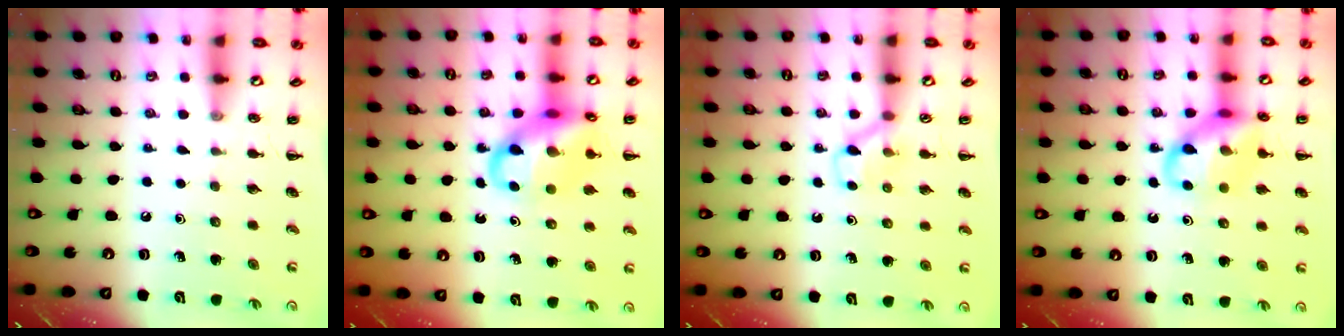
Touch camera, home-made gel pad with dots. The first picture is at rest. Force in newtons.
{"total": 16.9, "press": 16.7, "slide": 2.5}
{"total": 4.3, "press": 4.0, "slide": 1.5}
{"total": 13.5, "press": 13.3, "slide": 2.3}